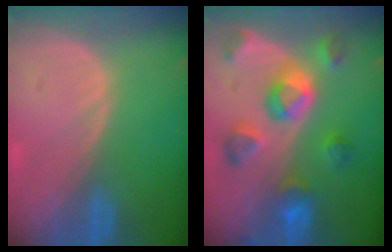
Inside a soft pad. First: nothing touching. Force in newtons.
{"total": 9.3, "press": 8.5, "slide": 3.9}